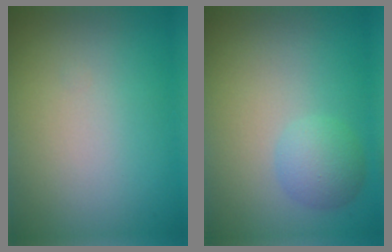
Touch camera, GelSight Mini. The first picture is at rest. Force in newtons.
{"total": 2.7, "press": 2.7, "slide": 0.1}